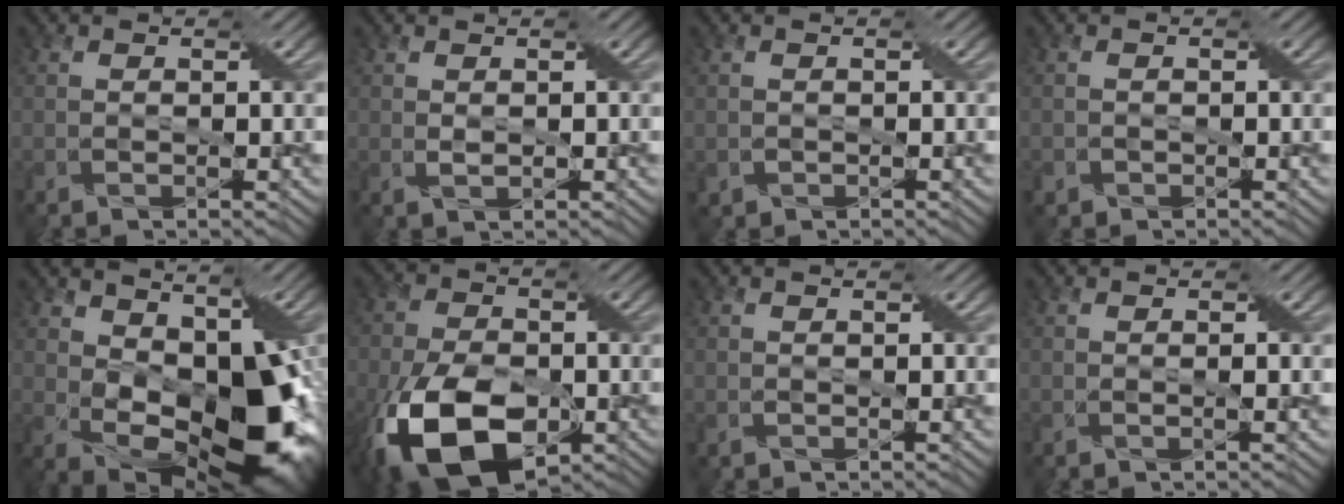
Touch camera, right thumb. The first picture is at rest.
{"total": 0.9, "force": [0.4, 0.6, 0.5], "torque": [-0.015, 0.000, 0.011]}
{"total": 0.8, "force": [-0.3, 0.7, 0.0], "torque": [-0.008, -0.005, -0.004]}
{"total": 0.9, "force": [-0.5, 0.8, 0.0], "torque": [-0.002, -0.002, -0.010]}
{"total": 14.7, "force": [0.6, 8.6, 11.9], "torque": [-0.187, -0.023, 0.028]}
{"total": 15.6, "force": [-6.1, 9.2, 11.0], "torque": [-0.241, -0.043, -0.110]}
{"total": 0.0}
{"total": 0.7, "force": [0.0, -0.1, 0.7], "torque": [-0.013, 0.003, 0.000]}